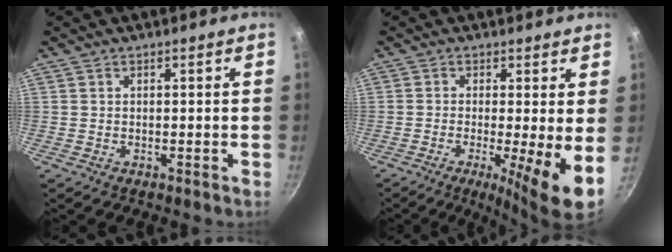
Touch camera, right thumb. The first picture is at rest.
{"total": 8.5, "force": [-1.3, 1.1, 8.4], "torque": [-0.126, -0.012, -0.022]}